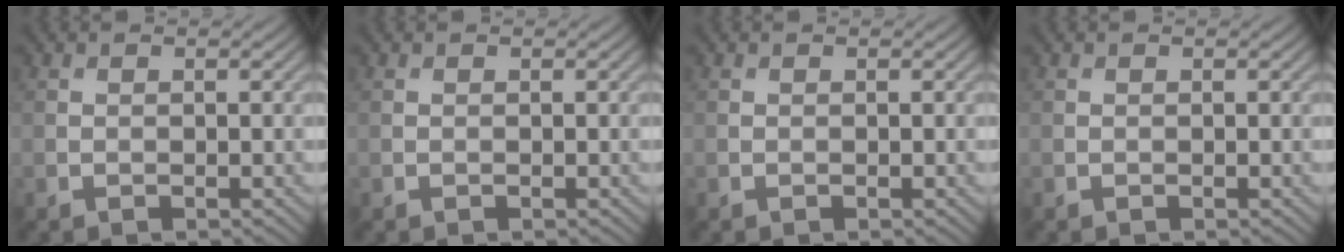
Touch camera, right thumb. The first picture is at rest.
{"total": 0.0}
{"total": 0.0}
{"total": 0.0}